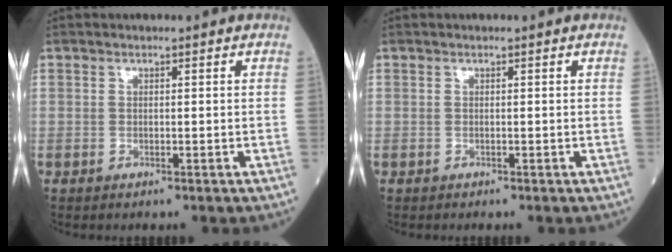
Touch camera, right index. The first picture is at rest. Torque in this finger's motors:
{"motor_torque": [-0.11, -0.03, -0.03, -0.01]}